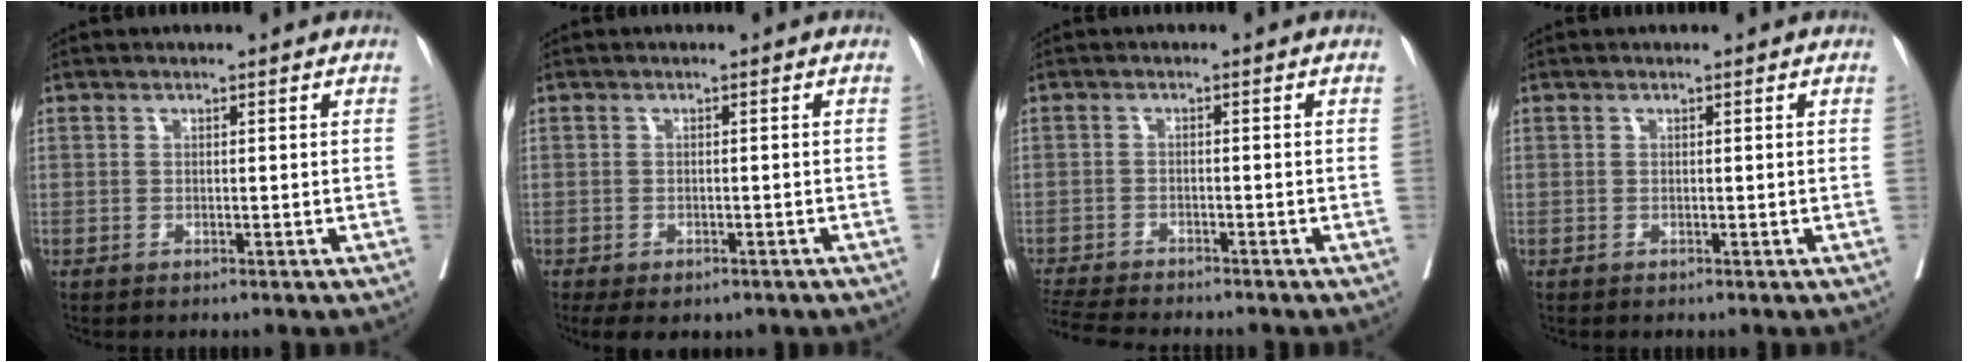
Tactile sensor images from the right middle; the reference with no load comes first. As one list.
[{"total": 5.4, "force": [-3.8, 2.6, 2.8], "torque": [-0.035, -0.007, -0.046]}, {"total": 9.2, "force": [-8.4, 0.9, 3.6], "torque": [-0.057, -0.014, -0.132]}, {"total": 0.0}]